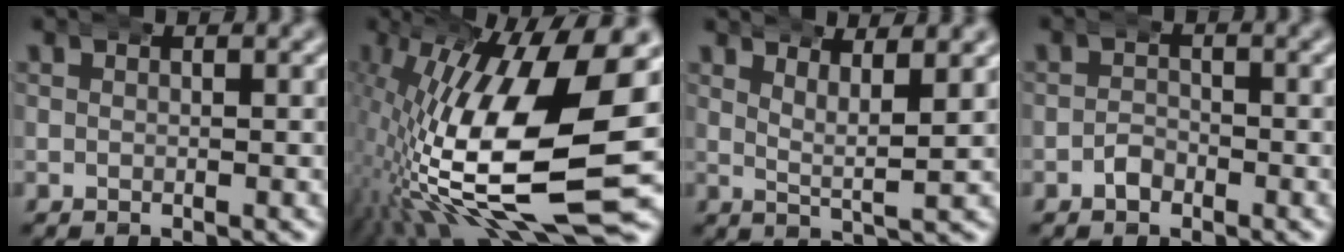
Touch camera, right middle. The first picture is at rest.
{"total": 17.1, "force": [-1.3, 6.9, 15.6], "torque": [-0.263, -0.021, -0.003]}
{"total": 3.7, "force": [2.3, 1.0, 2.7], "torque": [-0.044, -0.009, 0.032]}
{"total": 1.0, "force": [-0.7, 0.8, 0.0], "torque": [-0.001, 0.002, -0.021]}